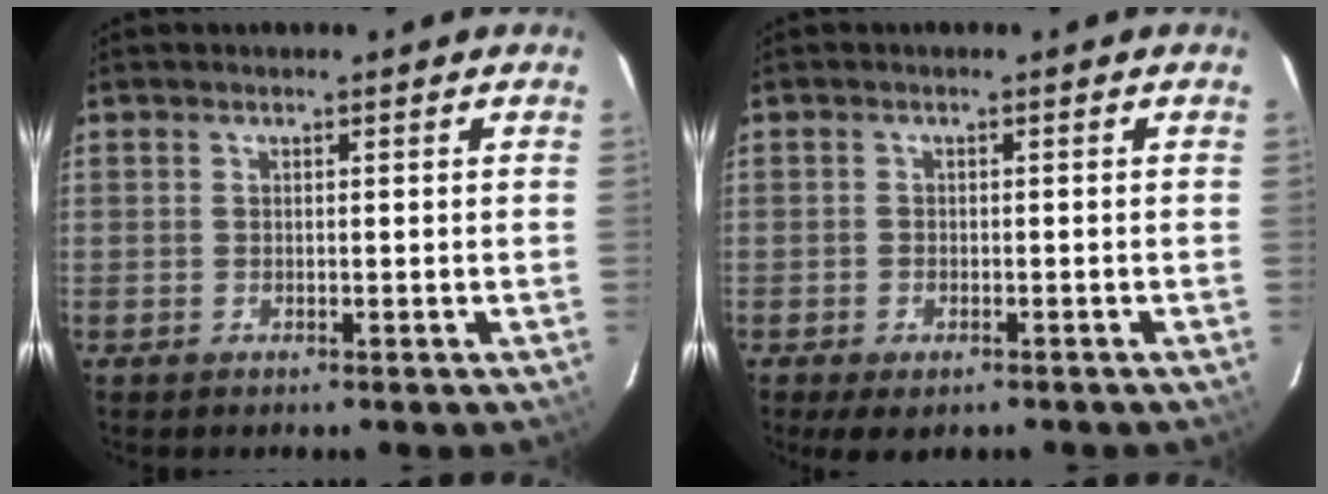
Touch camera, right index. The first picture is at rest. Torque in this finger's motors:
{"motor_torque": [0.68, -0.52, 0.31, 0.05]}